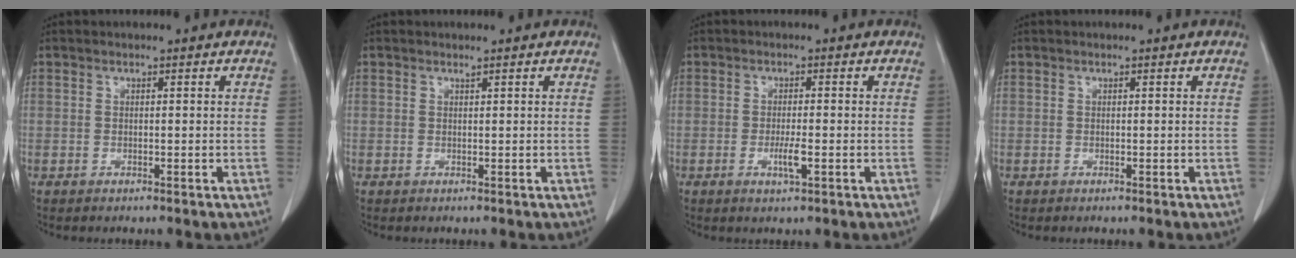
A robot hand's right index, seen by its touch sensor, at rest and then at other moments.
{"total": 0.0}
{"total": 2.7, "force": [-0.9, 0.4, 2.5], "torque": [-0.048, -0.003, -0.015]}
{"total": 0.0}